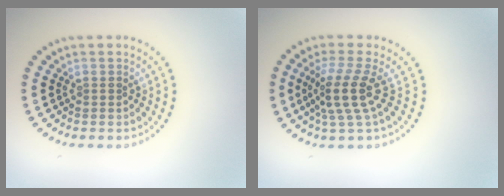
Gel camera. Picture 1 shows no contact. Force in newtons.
{"total": 3.7, "press": 2.6, "slide": 2.5}